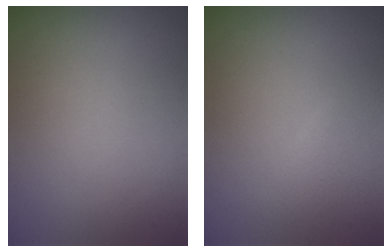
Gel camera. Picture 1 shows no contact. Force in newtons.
{"total": 1.1, "press": 1.1, "slide": 0.1}